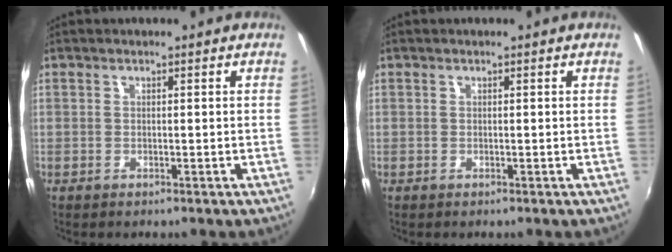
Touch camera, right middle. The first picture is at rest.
{"total": 0.0}